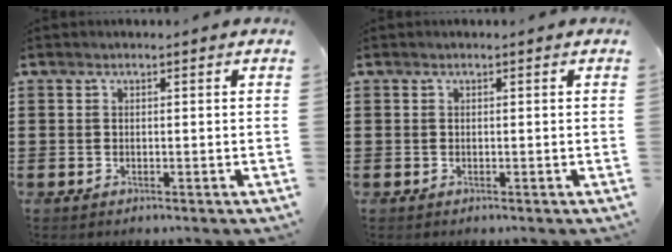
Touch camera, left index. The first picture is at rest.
{"total": 0.0}